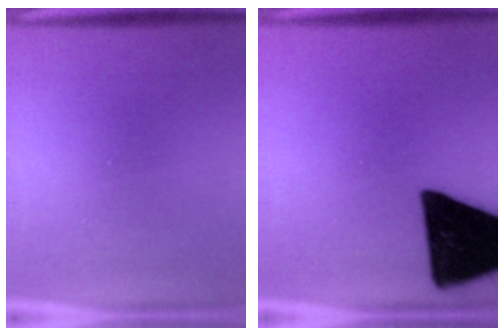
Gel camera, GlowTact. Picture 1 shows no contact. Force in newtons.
{"total": 19.5}